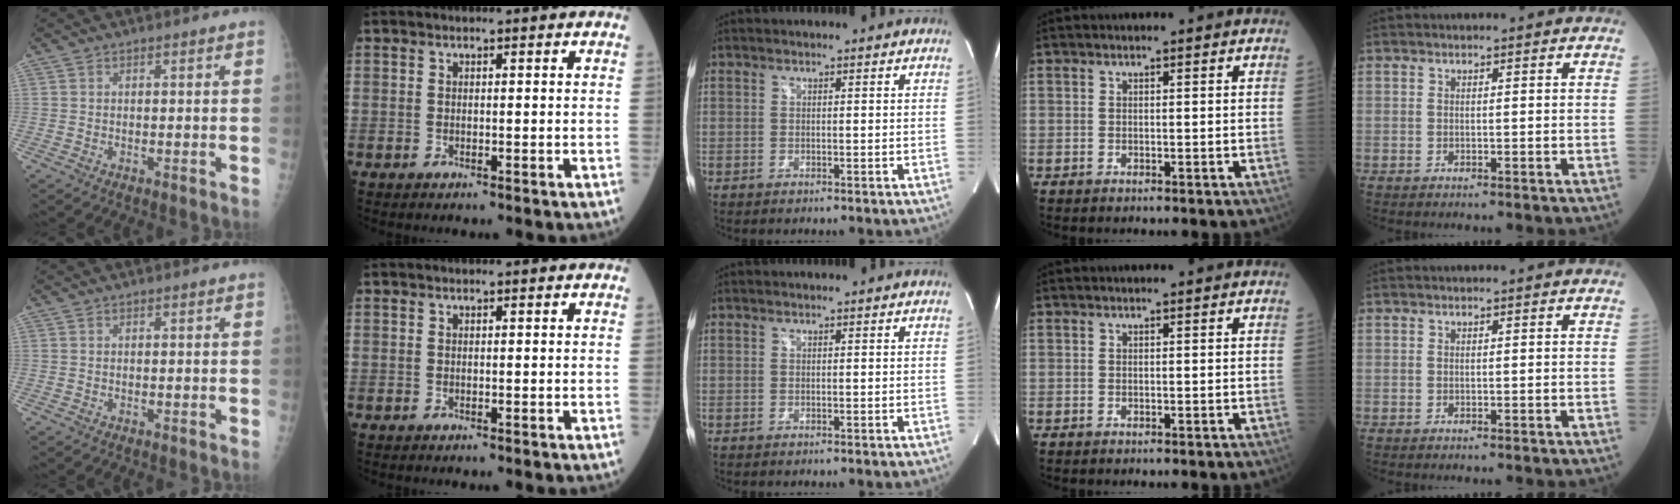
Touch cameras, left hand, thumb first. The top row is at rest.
{}